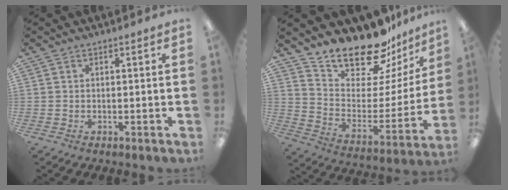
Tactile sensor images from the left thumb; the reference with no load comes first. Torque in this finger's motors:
{"motor_torque": [0.32, 0.16, 1.09, -1.68, 0.05]}